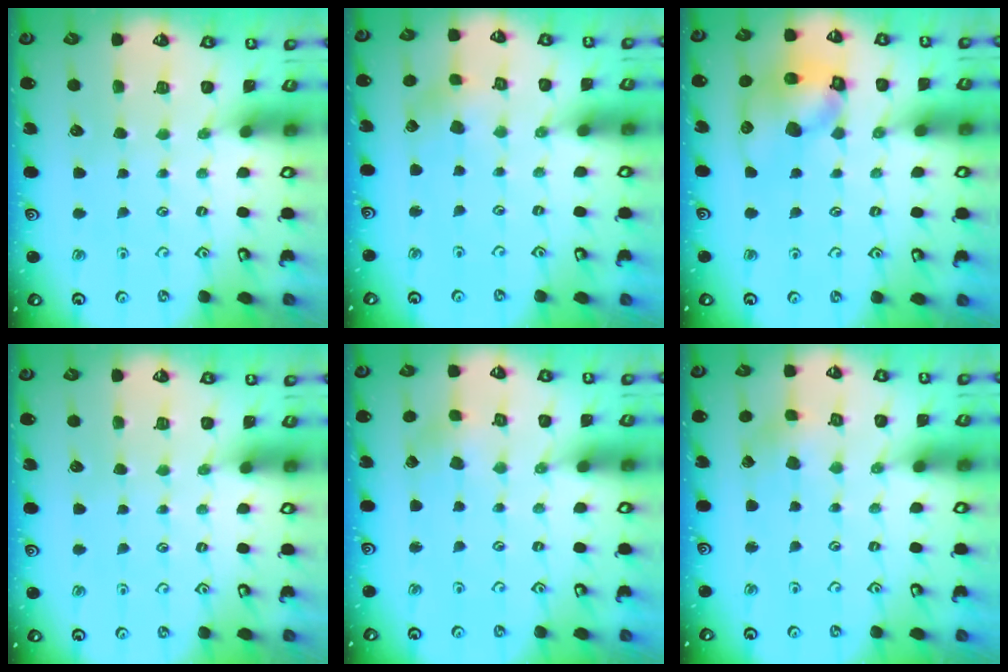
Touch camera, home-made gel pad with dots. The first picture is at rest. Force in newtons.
{"total": 2.9, "press": 2.9, "slide": 0.3}
{"total": 12.4, "press": 12.2, "slide": 1.9}
{"total": 0.0}
{"total": 1.3, "press": 1.3, "slide": 0.1}
{"total": 2.5, "press": 2.4, "slide": 0.3}